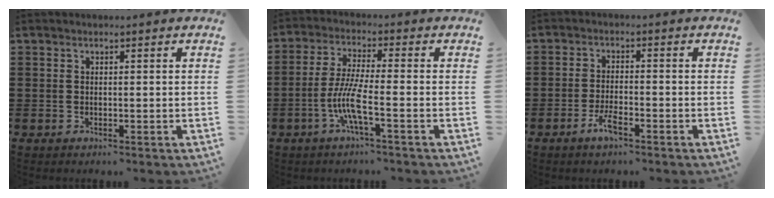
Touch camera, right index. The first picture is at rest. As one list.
[{"total": 7.1, "force": [-2.8, 0.8, 6.5], "torque": [-0.152, -0.015, -0.063]}, {"total": 3.6, "force": [-2.2, 1.0, 2.6], "torque": [-0.064, -0.003, -0.046]}]